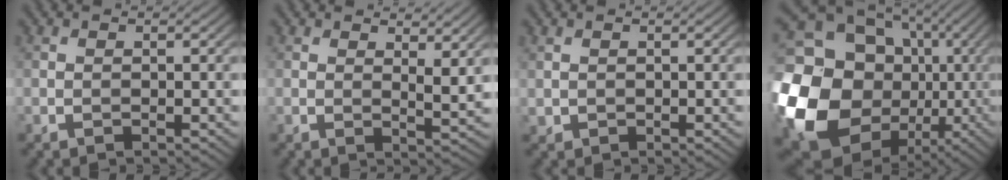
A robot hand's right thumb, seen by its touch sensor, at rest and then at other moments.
{"total": 3.7, "force": [1.9, 1.1, 3.0], "torque": [-0.052, -0.009, 0.035]}
{"total": 1.0, "force": [0.7, 0.7, 0.2], "torque": [-0.007, -0.002, 0.018]}
{"total": 23.4, "force": [-2.3, 19.3, 13.0], "torque": [-0.316, -0.042, -0.060]}